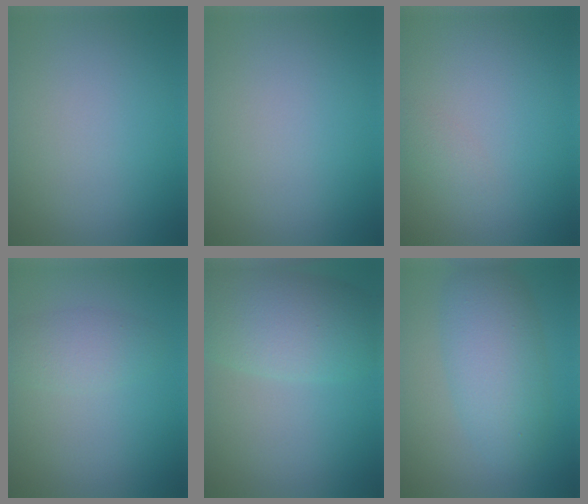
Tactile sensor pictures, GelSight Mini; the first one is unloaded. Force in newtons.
{"total": 0.0}
{"total": 1.0, "press": 1.0, "slide": 0.1}
{"total": 2.4, "press": 2.4, "slide": 0.0}
{"total": 6.9, "press": 6.9, "slide": 0.3}
{"total": 5.4, "press": 5.4, "slide": 0.1}